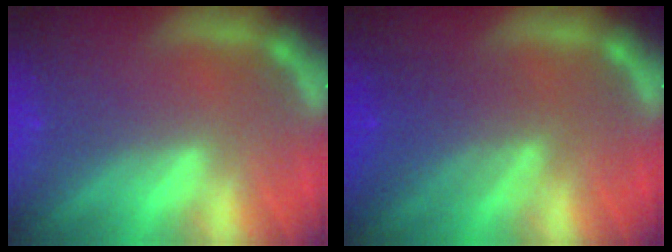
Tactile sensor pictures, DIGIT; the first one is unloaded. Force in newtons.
{"total": 5.0}